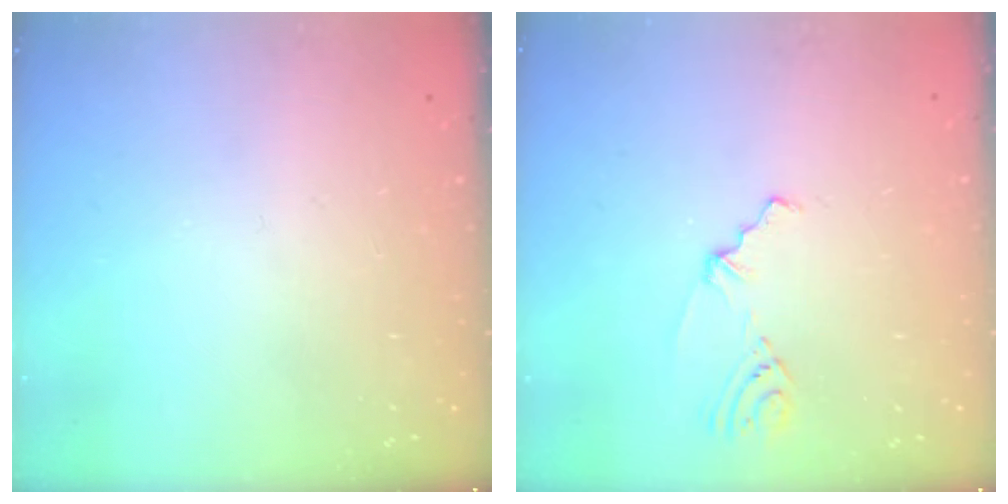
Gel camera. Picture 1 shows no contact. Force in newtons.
{"total": 2.3, "press": 1.7, "slide": 1.5}